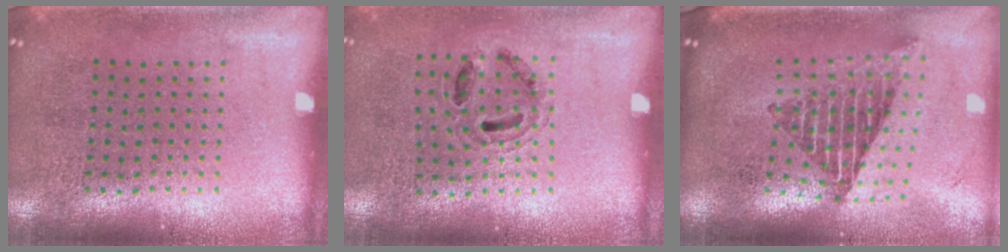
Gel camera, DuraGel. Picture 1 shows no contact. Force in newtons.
{"total": 0.9, "press": 0.8, "slide": 0.2}
{"total": 2.2, "press": 1.6, "slide": 1.5}